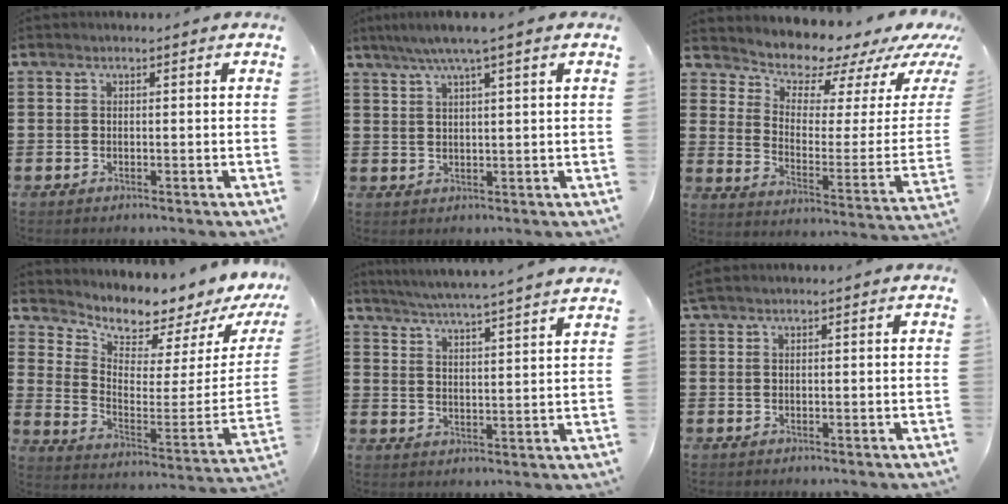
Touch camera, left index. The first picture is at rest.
{"total": 4.1, "force": [2.6, -0.2, 3.1], "torque": [-0.065, 0.002, 0.044]}
{"total": 7.0, "force": [6.6, 2.1, 0.4], "torque": [-0.029, -0.071, 0.111]}
{"total": 4.1, "force": [4.1, 0.3, 0.1], "torque": [-0.027, -0.062, 0.063]}
{"total": 4.6, "force": [4.3, -1.2, 1.2], "torque": [-0.040, -0.034, 0.070]}
{"total": 0.8, "force": [0.6, 0.0, 0.5], "torque": [-0.011, 0.000, 0.012]}